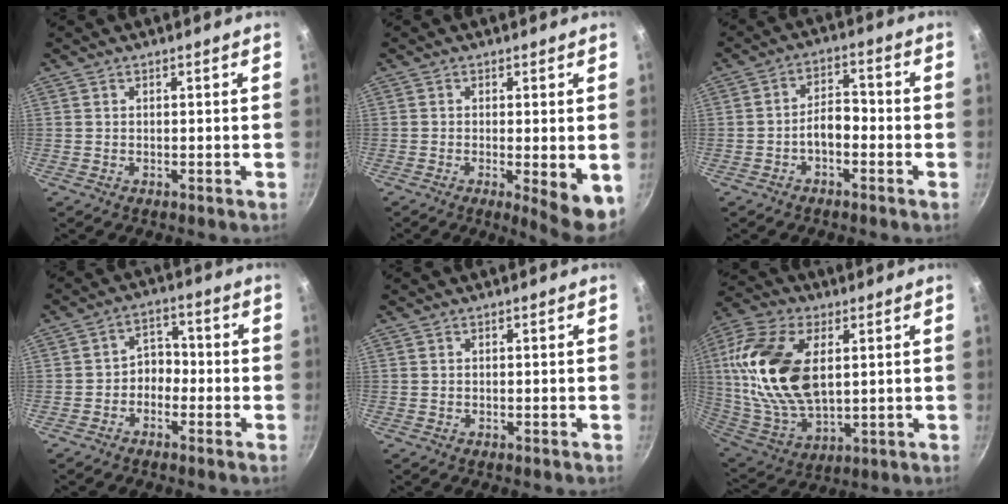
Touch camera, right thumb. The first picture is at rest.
{"total": 7.1, "force": [-1.4, 1.7, 6.7], "torque": [-0.085, -0.011, -0.014]}
{"total": 5.1, "force": [-2.2, 2.9, 3.7], "torque": [-0.043, 0.030, -0.041]}
{"total": 4.8, "force": [-1.8, 3.7, 2.4], "torque": [-0.004, 0.033, -0.040]}
{"total": 0.0}
{"total": 22.2, "force": [4.3, 12.7, 17.6], "torque": [-0.338, -0.011, 0.085]}